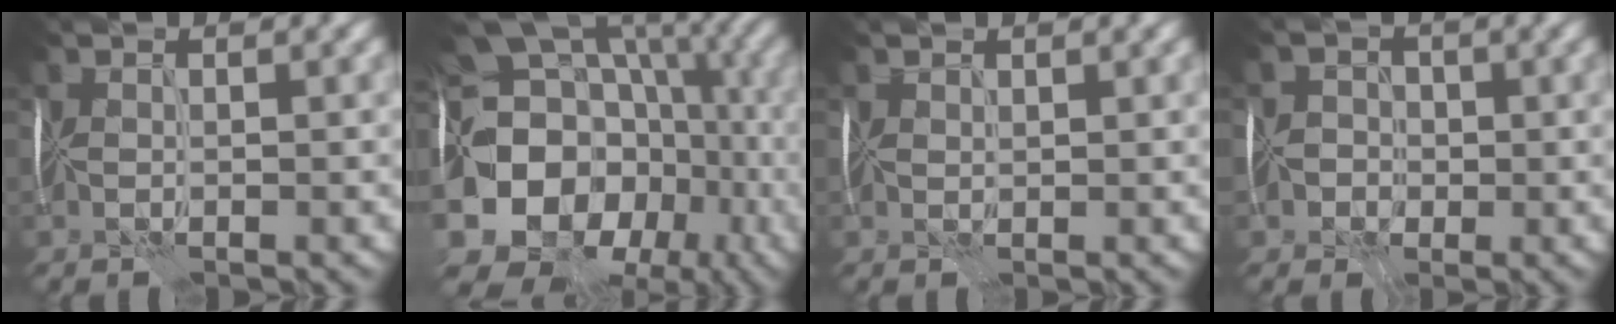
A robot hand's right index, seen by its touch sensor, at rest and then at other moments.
{"total": 18.8, "force": [-4.3, 14.3, 11.4], "torque": [-0.168, 0.005, -0.049]}
{"total": 1.0, "force": [0.8, 0.5, 0.1], "torque": [-0.006, 0.006, 0.012]}
{"total": 2.6, "force": [-1.6, 2.1, 0.1], "torque": [0.034, 0.007, -0.042]}